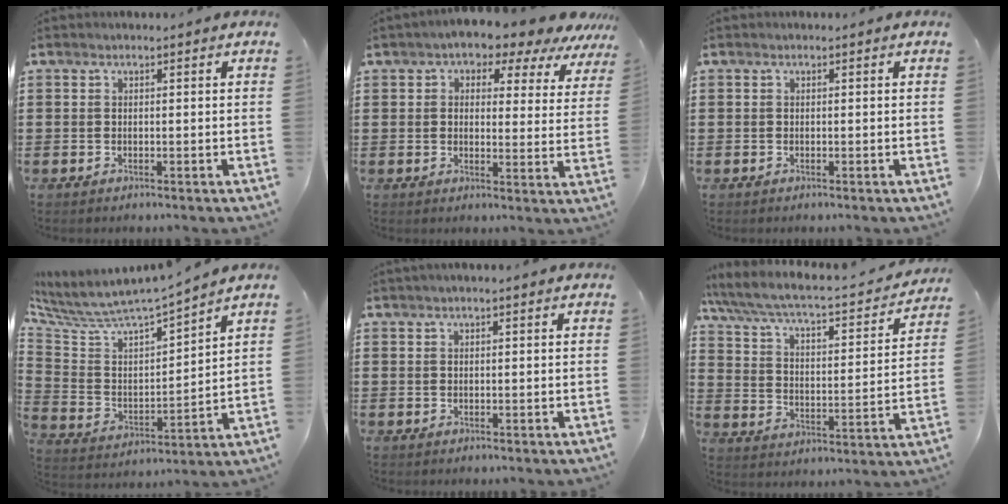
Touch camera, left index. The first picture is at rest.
{"total": 4.2, "force": [3.3, 1.8, 1.9], "torque": [-0.049, -0.018, 0.051]}
{"total": 0.0}
{"total": 5.7, "force": [5.3, 0.6, 2.0], "torque": [-0.069, -0.055, 0.084]}
{"total": 0.7, "force": [0.4, -0.2, 0.5], "torque": [-0.009, -0.001, 0.008]}
{"total": 4.7, "force": [3.9, 0.5, 2.6], "torque": [-0.071, -0.037, 0.057]}